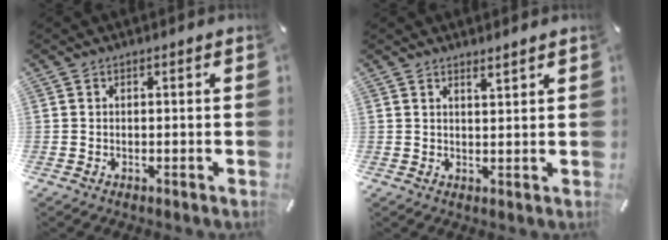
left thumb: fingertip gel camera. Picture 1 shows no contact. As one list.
[{"total": 2.0, "force": [1.9, -0.3, 0.4], "torque": [-0.012, -0.011, 0.036]}]